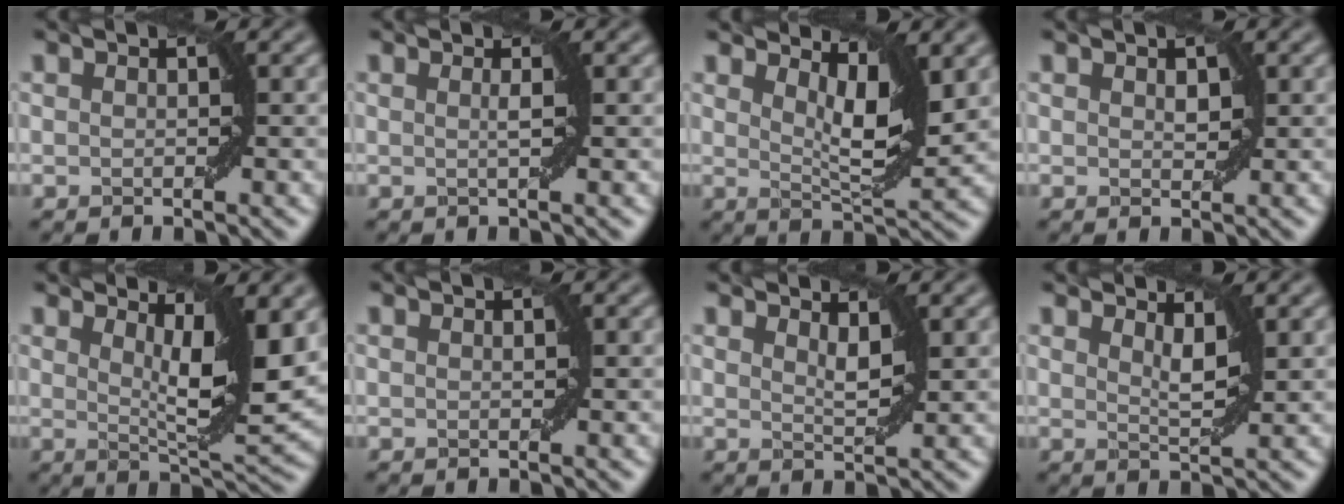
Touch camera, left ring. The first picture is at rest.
{"total": 1.0, "force": [0.1, 0.1, 1.0], "torque": [-0.015, 0.005, -0.001]}
{"total": 4.8, "force": [2.5, 1.3, 3.9], "torque": [-0.060, -0.011, 0.043]}
{"total": 1.0, "force": [0.4, 0.6, 0.7], "torque": [-0.009, -0.001, 0.011]}
{"total": 7.1, "force": [2.5, 1.6, 6.4], "torque": [-0.088, -0.010, 0.046]}
{"total": 0.0}
{"total": 1.6, "force": [1.2, 0.3, 1.1], "torque": [-0.017, -0.005, 0.022]}
{"total": 1.9, "force": [1.3, 0.3, 1.3], "torque": [-0.021, -0.007, 0.024]}